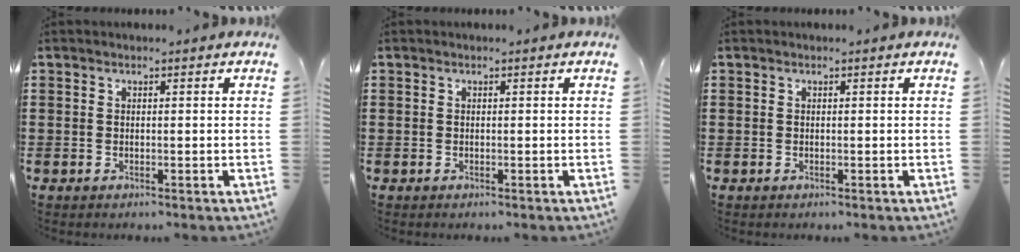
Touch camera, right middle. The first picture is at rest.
{"total": 0.0}
{"total": 0.0}